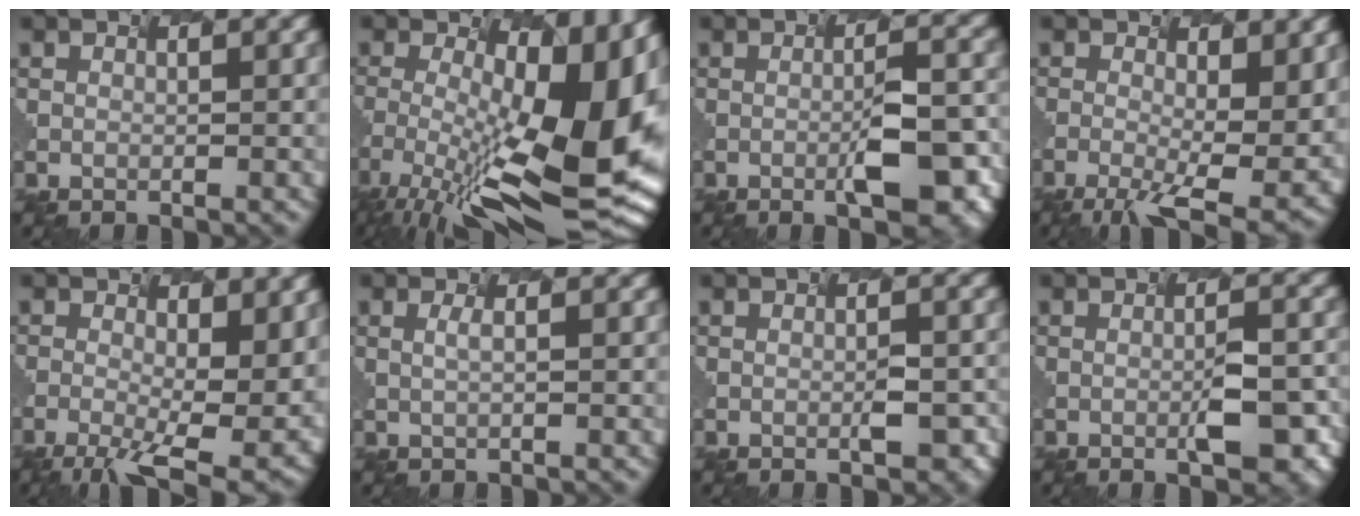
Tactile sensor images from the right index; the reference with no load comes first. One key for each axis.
{"total": 14.7, "fx": -3.7, "fy": 5.0, "fz": 13.3, "tx": -0.223, "ty": -0.025, "tz": -0.028}
{"total": 6.6, "fx": -2.1, "fy": 1.2, "fz": 6.1, "tx": -0.107, "ty": -0.022, "tz": -0.002}
{"total": 6.9, "fx": -1.9, "fy": 1.4, "fz": 6.5, "tx": -0.111, "ty": -0.025, "tz": 0.003}
{"total": 7.7, "fx": -1.7, "fy": 1.9, "fz": 7.3, "tx": -0.124, "ty": -0.024, "tz": 0.010}
{"total": 0.6, "fx": -0.3, "fy": -0.5, "fz": 0.1, "tx": -0.022, "ty": -0.009, "tz": 0.012}
{"total": 2.6, "fx": -1.3, "fy": 0.2, "fz": 2.2, "tx": -0.047, "ty": -0.013, "tz": 0.013}
{"total": 4.8, "fx": -1.8, "fy": 0.7, "fz": 4.4, "tx": -0.082, "ty": -0.019, "tz": 0.004}